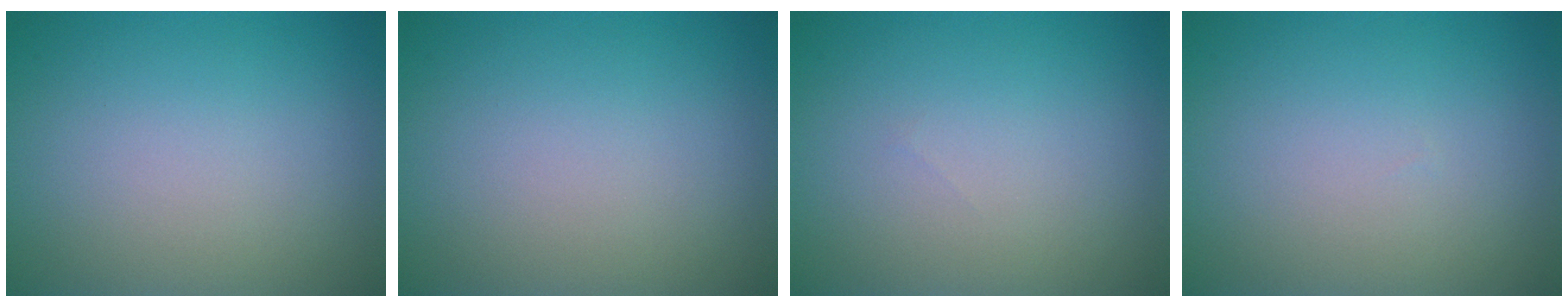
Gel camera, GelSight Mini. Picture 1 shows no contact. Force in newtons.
{"total": 0.0}
{"total": 0.0}
{"total": 0.0}